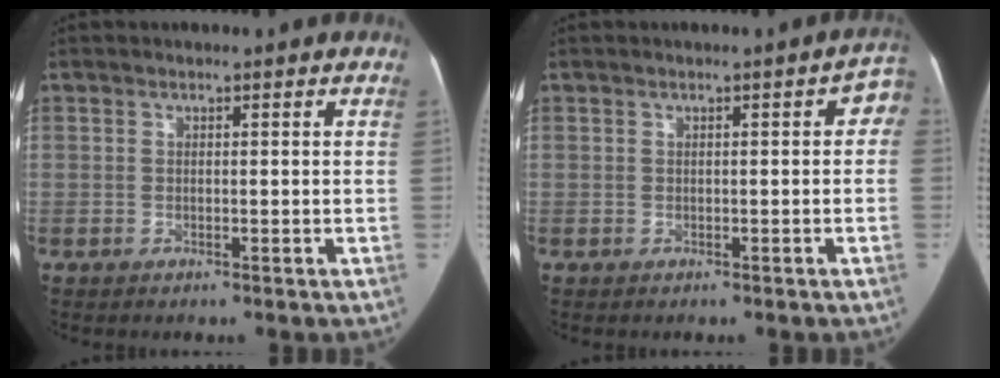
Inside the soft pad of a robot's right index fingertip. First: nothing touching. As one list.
[{"total": 2.7, "force": [0.4, 1.1, 2.4], "torque": [-0.013, 0.014, 0.000]}]